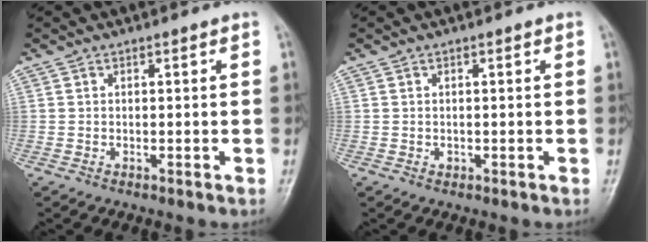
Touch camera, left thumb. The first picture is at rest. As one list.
[{"total": 0.5, "force": [0.0, 0.5, 0.3], "torque": [0.000, 0.001, -0.001]}]